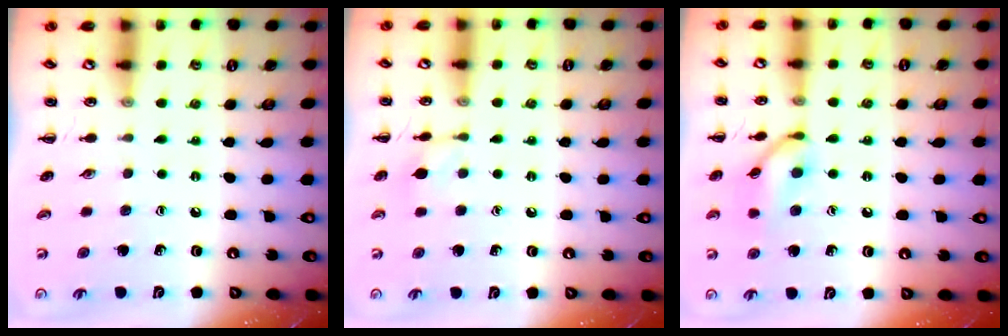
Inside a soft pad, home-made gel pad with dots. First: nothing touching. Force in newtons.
{"total": 4.8, "press": 4.6, "slide": 1.2}
{"total": 11.0, "press": 11.0, "slide": 0.6}